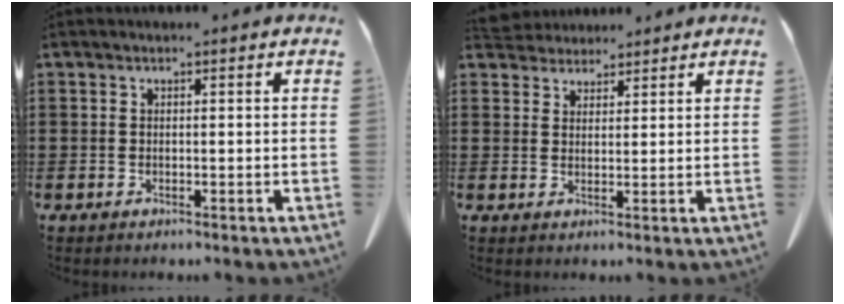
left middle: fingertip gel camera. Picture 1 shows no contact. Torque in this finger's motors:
{"motor_torque": [1.17, 0.46, 0.04, 0.02]}